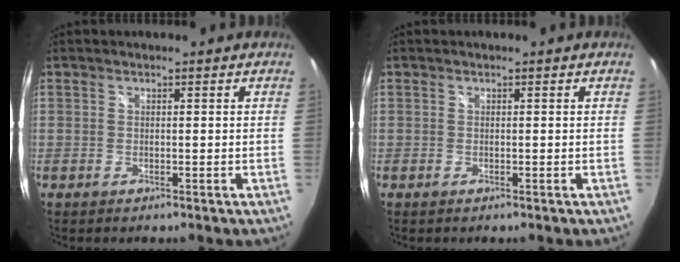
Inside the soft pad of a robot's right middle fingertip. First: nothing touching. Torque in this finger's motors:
{"motor_torque": [1.58, -0.34, 0.00, -0.03]}